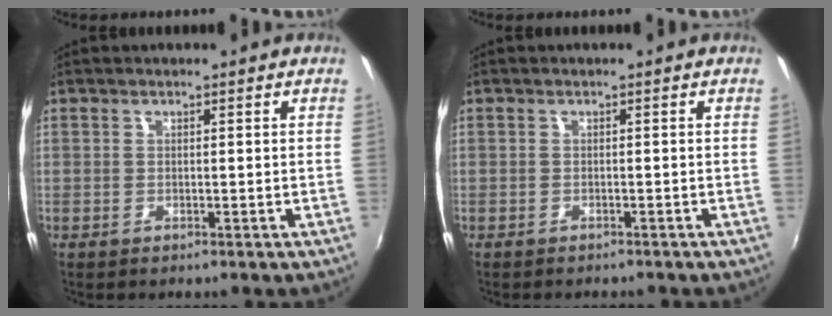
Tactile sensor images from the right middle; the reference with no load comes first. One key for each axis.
{"total": 1.5, "fx": -1.3, "fy": 0.6, "fz": 0.3, "tx": -0.011, "ty": -0.007, "tz": -0.019}